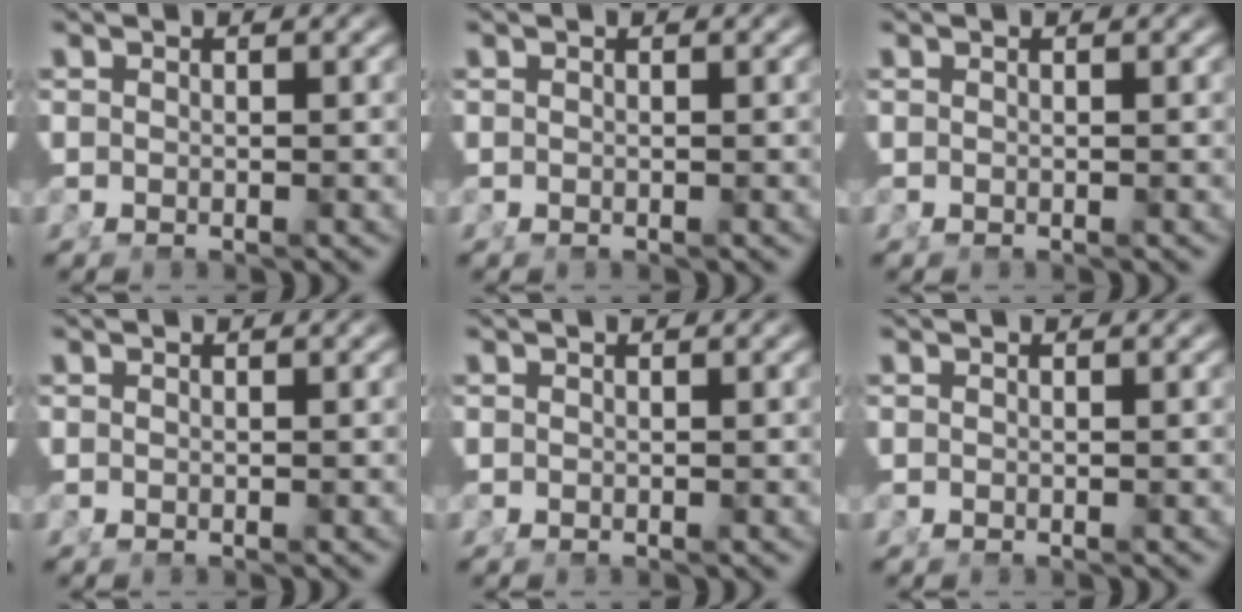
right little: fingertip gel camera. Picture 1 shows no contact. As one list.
[{"total": 0.0}, {"total": 0.0}, {"total": 0.0}, {"total": 0.0}, {"total": 0.0}]